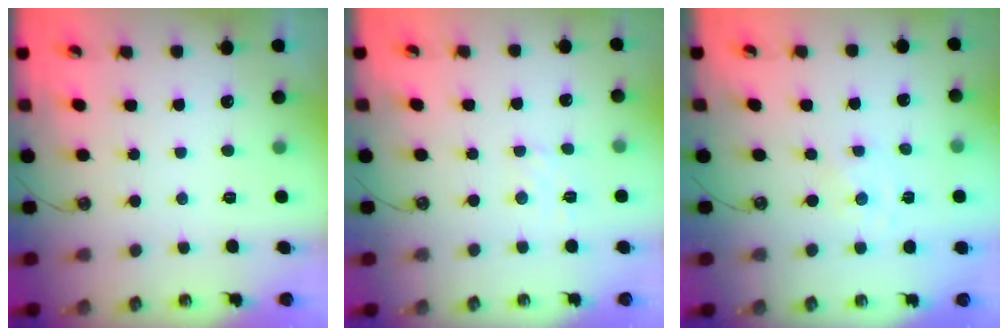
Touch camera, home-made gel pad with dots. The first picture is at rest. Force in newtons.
{"total": 6.0, "press": 6.0, "slide": 0.6}
{"total": 0.0}